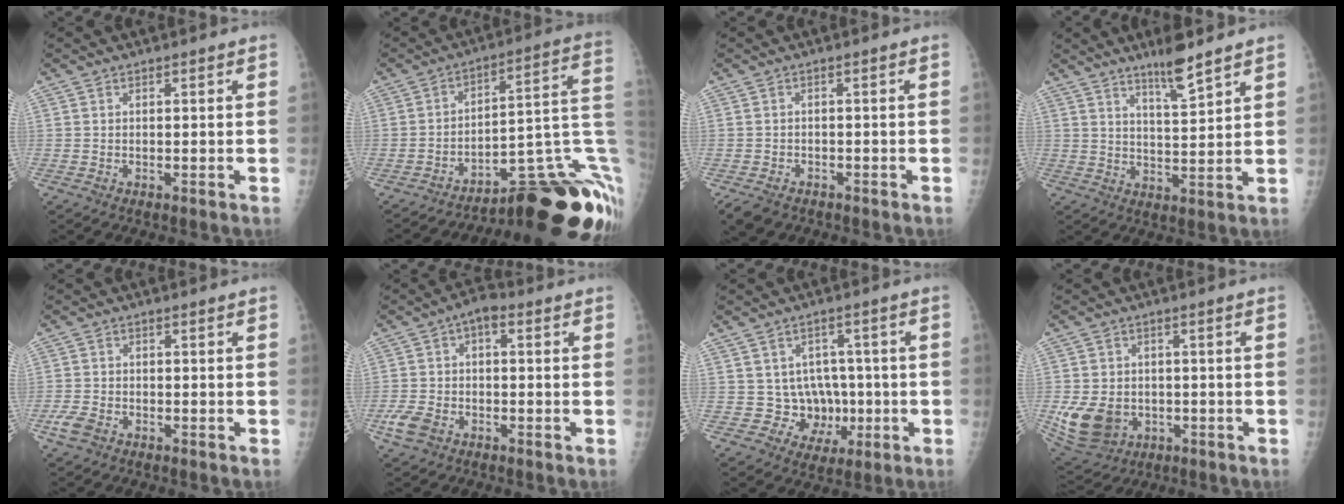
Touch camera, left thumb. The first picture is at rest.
{"total": 21.0, "force": [-8.6, 6.7, 17.9], "torque": [-0.120, 0.109, -0.106]}
{"total": 4.6, "force": [-3.2, 2.8, 1.7], "torque": [-0.028, 0.006, -0.047]}
{"total": 6.8, "force": [5.3, 0.5, 4.2], "torque": [-0.070, -0.041, 0.092]}
{"total": 3.3, "force": [-1.8, 2.0, 1.8], "torque": [-0.045, 0.004, -0.033]}
{"total": 7.6, "force": [-1.2, 5.2, 5.4], "torque": [-0.100, 0.017, -0.029]}
{"total": 7.4, "force": [-0.5, 7.0, 2.2], "torque": [0.019, 0.015, 0.001]}
{"total": 11.5, "force": [-2.3, 9.3, 6.3], "torque": [-0.119, 0.002, -0.019]}